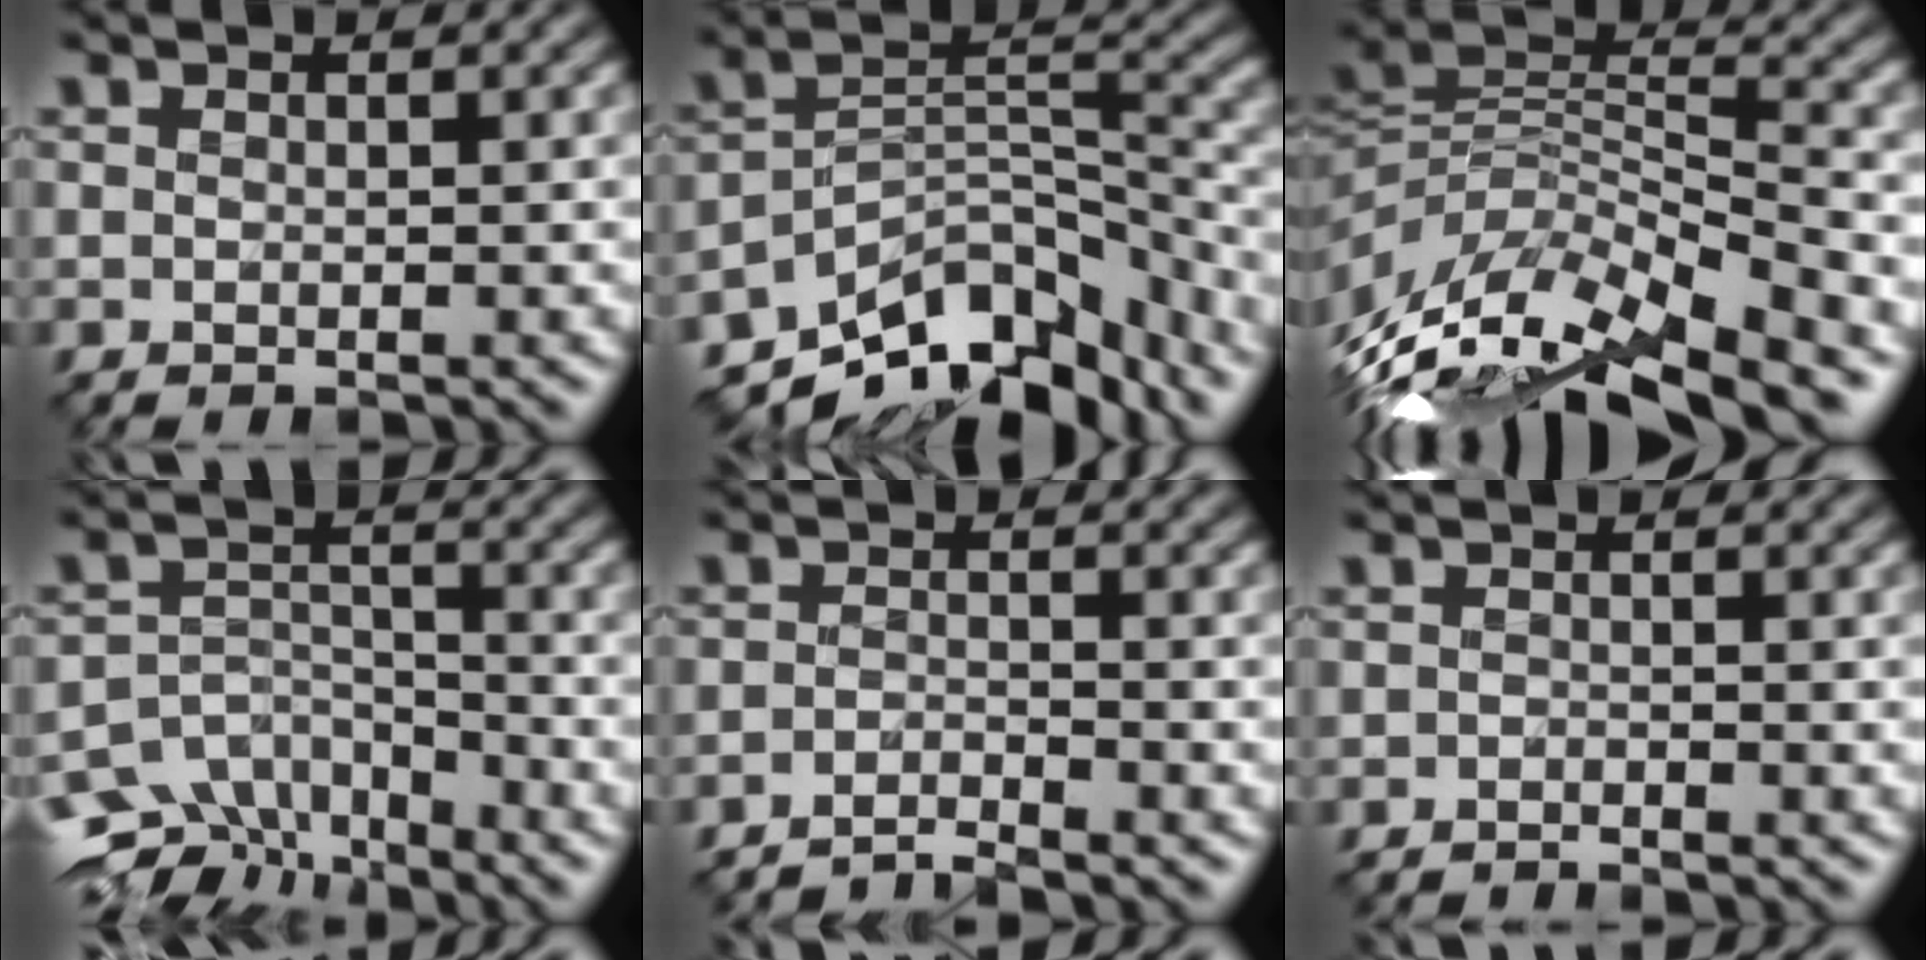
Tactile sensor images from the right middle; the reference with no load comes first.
{"total": 9.8, "force": [-8.0, 3.8, 4.3], "torque": [-0.053, 0.006, -0.145]}
{"total": 11.0, "force": [-5.7, 4.6, 8.2], "torque": [-0.167, 0.012, -0.091]}
{"total": 6.9, "force": [-5.5, 3.7, 2.1], "torque": [-0.024, 0.000, -0.094]}
{"total": 1.9, "force": [-1.8, 0.2, 0.6], "torque": [-0.003, 0.005, -0.042]}
{"total": 0.8, "force": [-0.8, 0.0, 0.1], "torque": [0.000, 0.003, -0.015]}